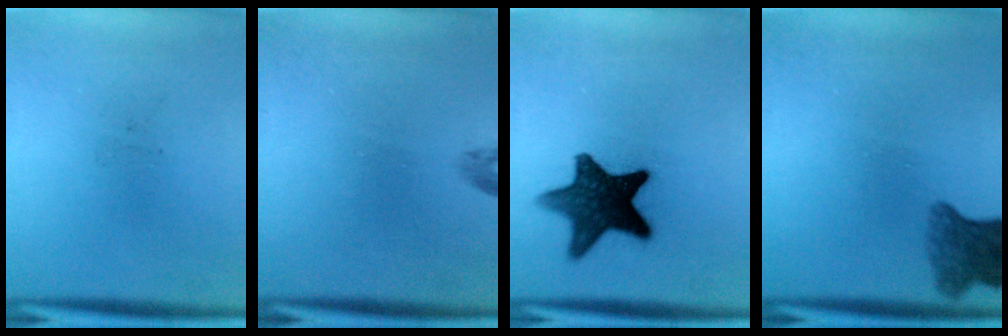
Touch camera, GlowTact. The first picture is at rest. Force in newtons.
{"total": 0.9}
{"total": 13.2}
{"total": 5.7}